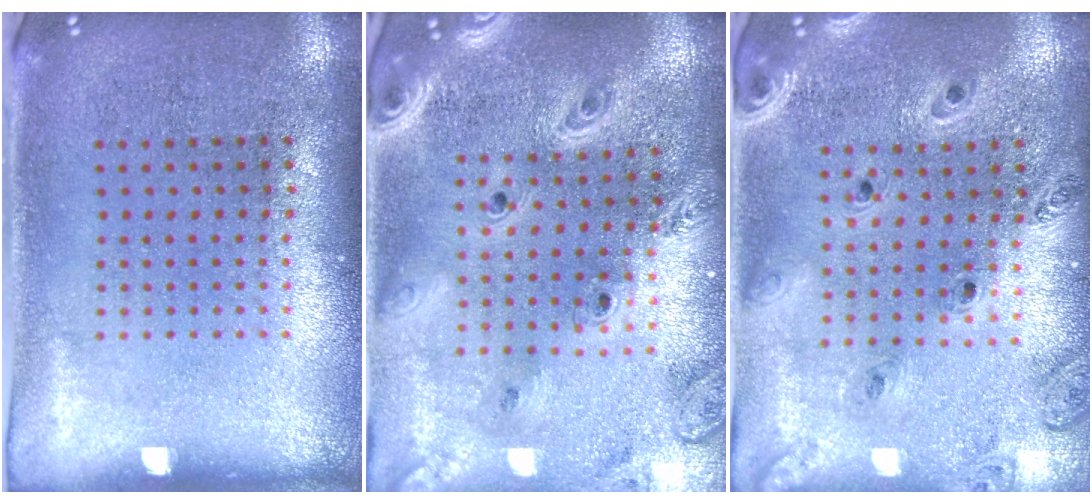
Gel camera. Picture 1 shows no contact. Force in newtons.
{"total": 3.3, "press": 2.7, "slide": 1.8}
{"total": 1.3, "press": 1.3, "slide": 0.2}